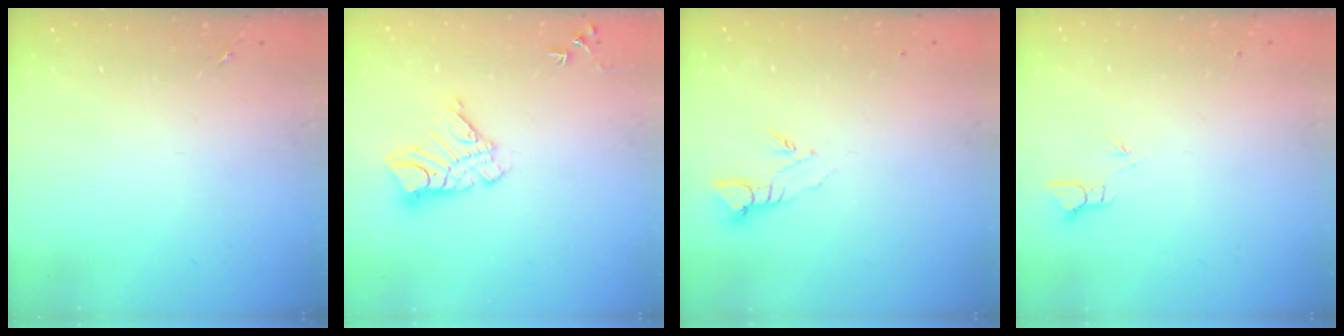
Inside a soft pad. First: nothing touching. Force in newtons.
{"total": 11.1, "press": 11.0, "slide": 1.0}
{"total": 3.7, "press": 3.7, "slide": 0.4}
{"total": 1.9, "press": 1.9, "slide": 0.1}